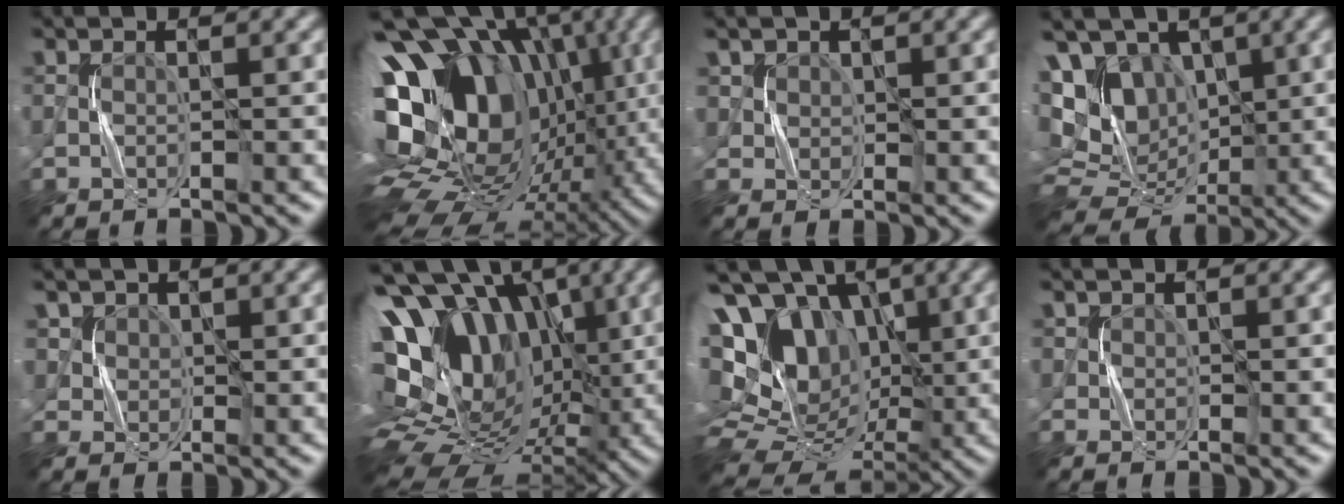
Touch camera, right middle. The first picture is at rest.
{"total": 21.0, "force": [2.3, 14.0, 15.5], "torque": [-0.280, 0.014, 0.041]}
{"total": 2.3, "force": [1.3, 1.8, 0.5], "torque": [-0.020, -0.009, 0.036]}
{"total": 15.2, "force": [3.7, 11.9, 8.7], "torque": [-0.182, 0.023, 0.052]}
{"total": 3.5, "force": [2.0, 2.7, 1.0], "torque": [-0.036, -0.009, 0.047]}
{"total": 18.9, "force": [3.6, 13.1, 13.1], "torque": [-0.248, 0.020, 0.089]}
{"total": 18.1, "force": [4.7, 13.8, 10.8], "torque": [-0.221, 0.041, 0.080]}
{"total": 0.9, "force": [0.5, 0.8, 0.2], "torque": [-0.002, -0.002, 0.009]}